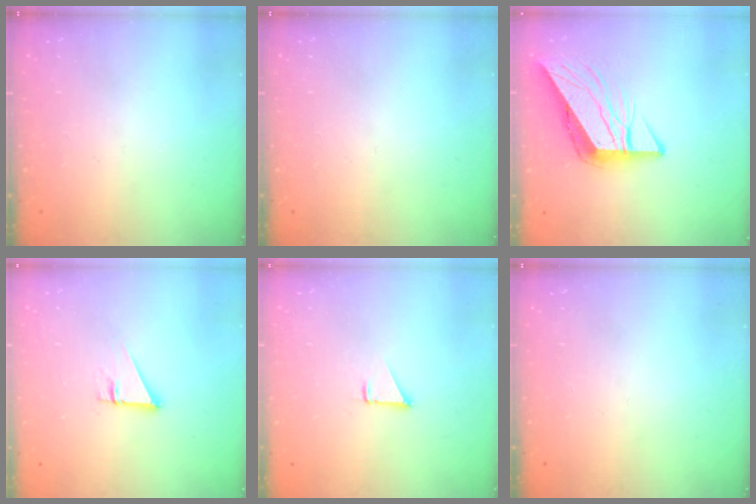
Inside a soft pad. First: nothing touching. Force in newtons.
{"total": 0.0}
{"total": 10.6, "press": 10.5, "slide": 1.3}
{"total": 2.7, "press": 2.7, "slide": 0.1}
{"total": 1.3, "press": 1.3, "slide": 0.1}
{"total": 0.0}